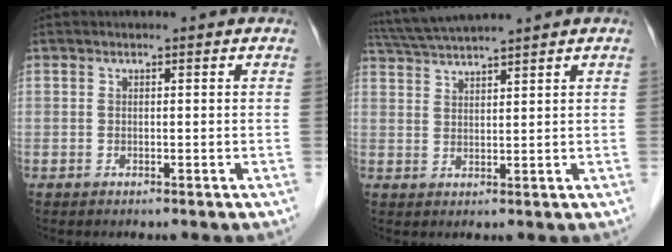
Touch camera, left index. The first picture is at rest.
{"total": 6.6, "force": [6.0, -1.4, 2.3], "torque": [-0.050, 0.019, 0.111]}